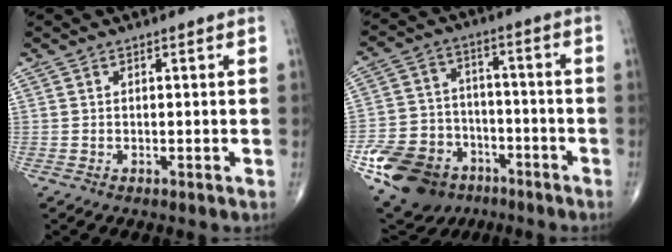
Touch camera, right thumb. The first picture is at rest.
{"total": 17.1, "force": [-8.9, 12.8, 7.0], "torque": [-0.117, 0.061, -0.143]}